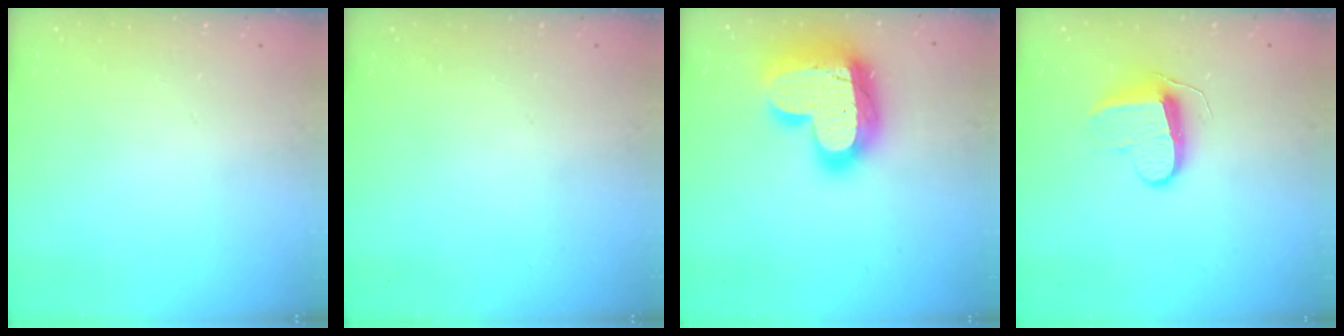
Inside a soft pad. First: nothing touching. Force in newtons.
{"total": 0.0}
{"total": 26.7, "press": 26.6, "slide": 1.8}
{"total": 9.6, "press": 9.6, "slide": 0.3}